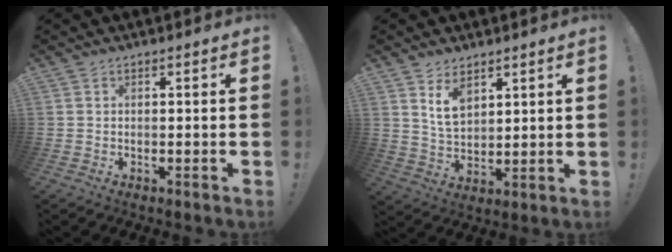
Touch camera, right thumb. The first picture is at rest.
{"total": 8.1, "force": [5.2, 4.9, 3.8], "torque": [-0.057, -0.031, 0.098]}